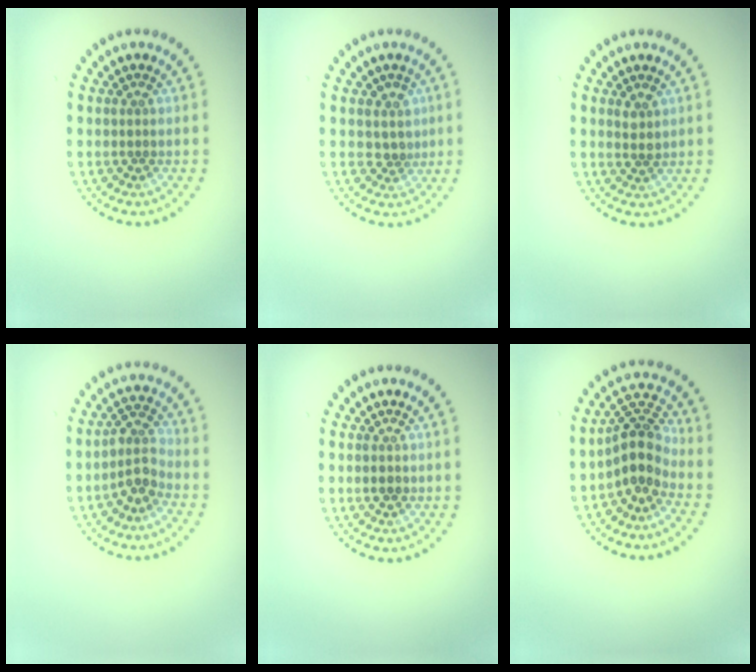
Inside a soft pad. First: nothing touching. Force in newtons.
{"total": 2.0, "press": 1.5, "slide": 1.2}
{"total": 1.1, "press": 1.0, "slide": 0.5}
{"total": 2.7, "press": 2.2, "slide": 1.6}
{"total": 1.1, "press": 1.1, "slide": 0.0}
{"total": 4.0, "press": 3.0, "slide": 2.5}